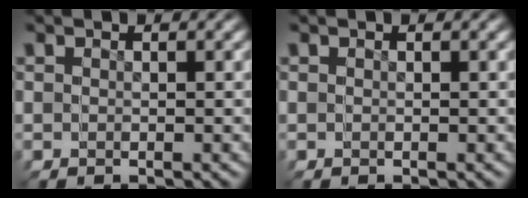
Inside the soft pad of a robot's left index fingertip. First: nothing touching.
{"total": 0.0}